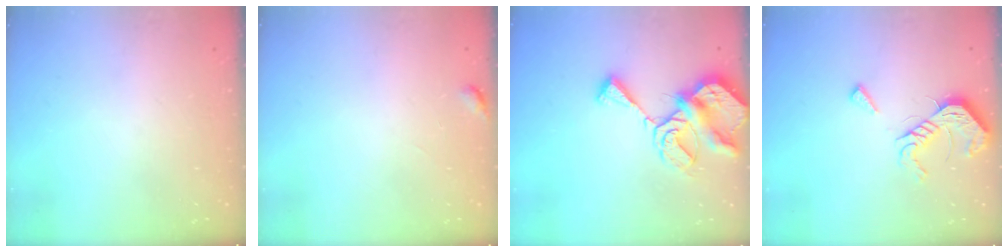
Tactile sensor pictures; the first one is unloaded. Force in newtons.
{"total": 2.6, "press": 2.5, "slide": 0.3}
{"total": 9.9, "press": 9.8, "slide": 1.4}
{"total": 11.8, "press": 11.8, "slide": 0.8}